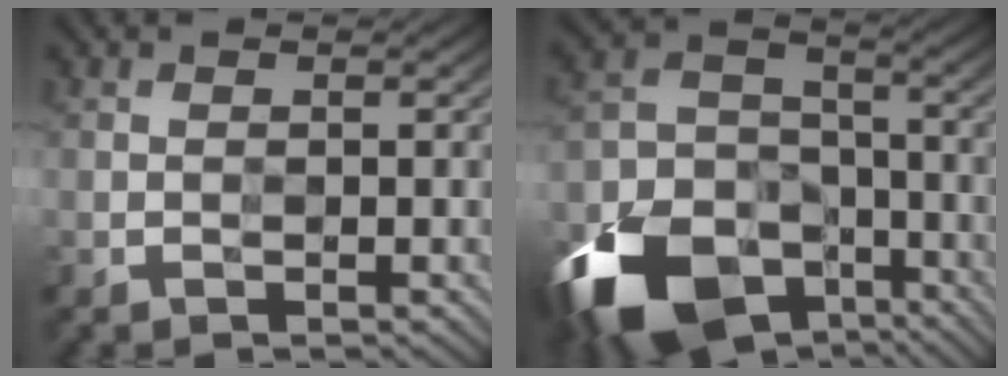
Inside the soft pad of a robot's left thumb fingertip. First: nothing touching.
{"total": 17.9, "force": [-10.4, 11.4, 8.9], "torque": [-0.223, -0.051, -0.181]}